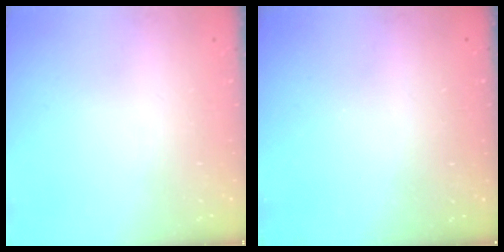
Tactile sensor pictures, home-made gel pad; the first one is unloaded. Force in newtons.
{"total": 3.0, "press": 3.0, "slide": 0.1}